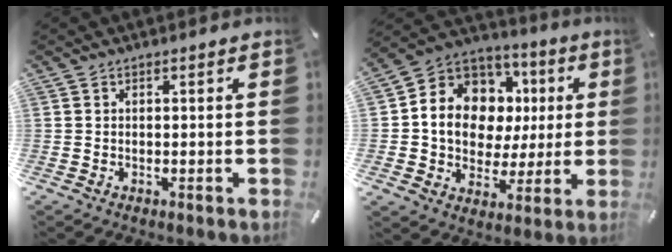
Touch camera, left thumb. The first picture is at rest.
{"total": 12.6, "force": [1.4, 10.9, 6.0], "torque": [-0.124, -0.019, 0.035]}